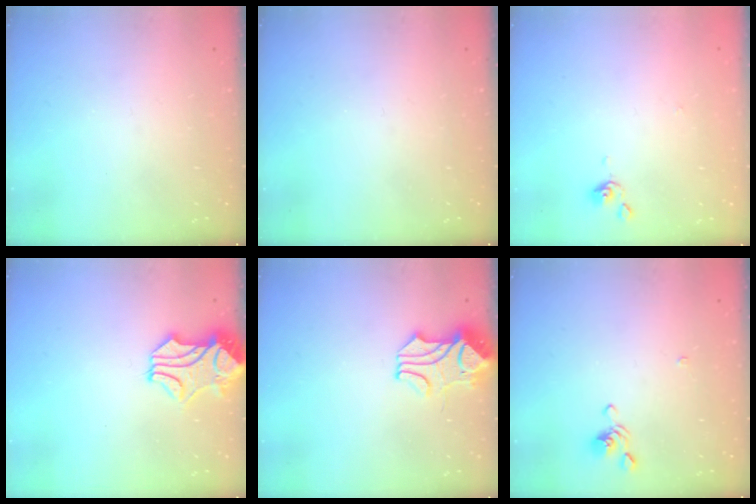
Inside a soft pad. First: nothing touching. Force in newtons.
{"total": 0.0}
{"total": 0.0}
{"total": 1.0, "press": 0.3, "slide": 0.9}
{"total": 2.2, "press": 2.0, "slide": 1.0}
{"total": 3.7, "press": 3.6, "slide": 0.7}